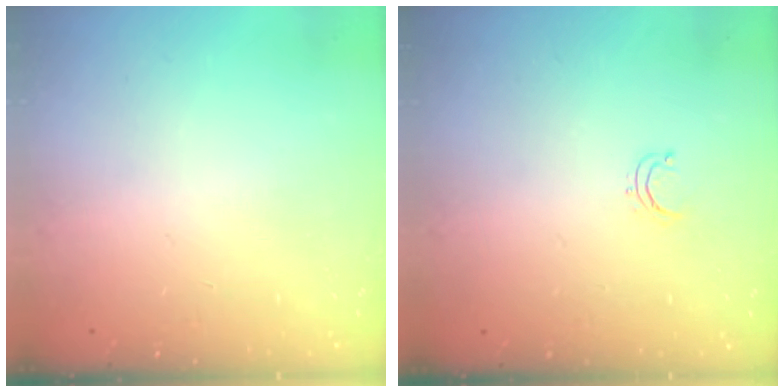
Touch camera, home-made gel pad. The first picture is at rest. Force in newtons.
{"total": 2.8, "press": 2.8, "slide": 0.2}